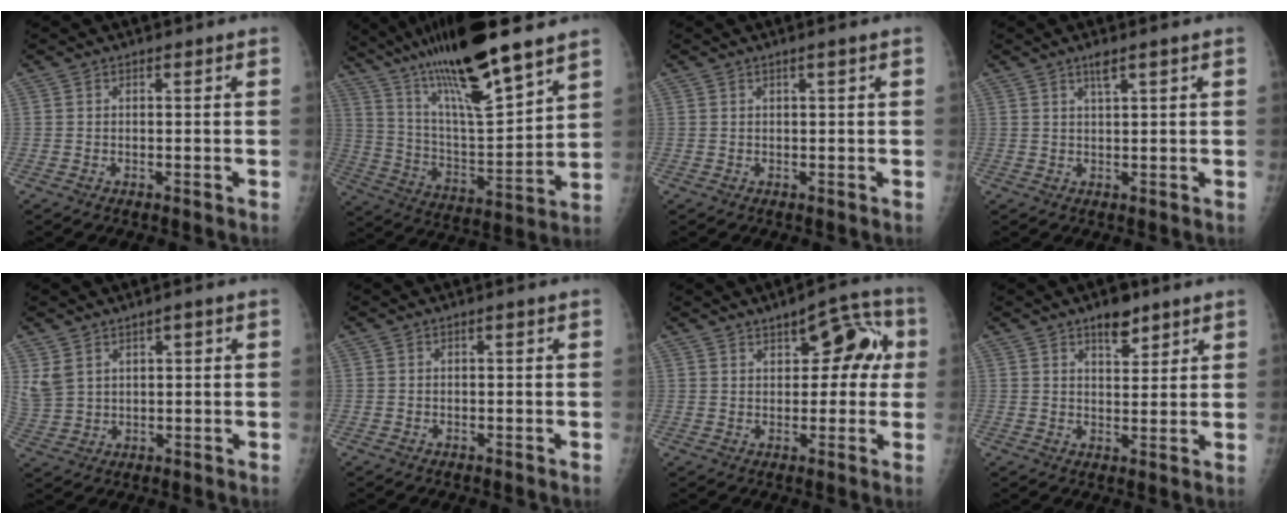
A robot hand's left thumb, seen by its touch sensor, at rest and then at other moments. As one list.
[{"total": 23.7, "force": [17.4, 3.5, 15.7], "torque": [-0.266, -0.069, 0.313]}, {"total": 0.7, "force": [0.4, -0.1, 0.5], "torque": [-0.012, -0.002, 0.010]}, {"total": 2.1, "force": [1.4, 0.4, 1.6], "torque": [-0.028, -0.005, 0.026]}, {"total": 4.8, "force": [2.6, 3.5, 2.1], "torque": [-0.037, -0.010, 0.064]}, {"total": 0.0}, {"total": 9.9, "force": [3.0, 5.5, 7.6], "torque": [-0.049, 0.018, 0.032]}, {"total": 5.4, "force": [3.7, 2.7, 3.0], "torque": [-0.021, -0.021, 0.055]}]